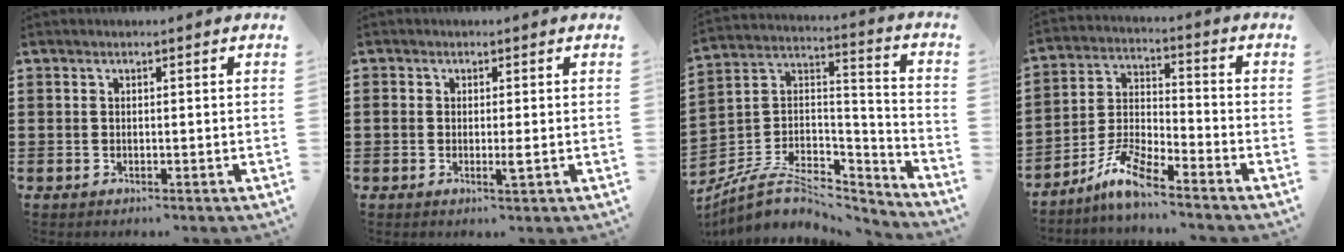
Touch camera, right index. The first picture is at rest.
{"total": 1.6, "force": [-0.4, 0.4, 1.5], "torque": [-0.036, -0.003, -0.009]}
{"total": 8.1, "force": [-5.3, 4.6, 4.0], "torque": [-0.090, 0.008, -0.101]}
{"total": 7.3, "force": [-6.0, 1.0, 4.0], "torque": [-0.102, -0.008, -0.121]}